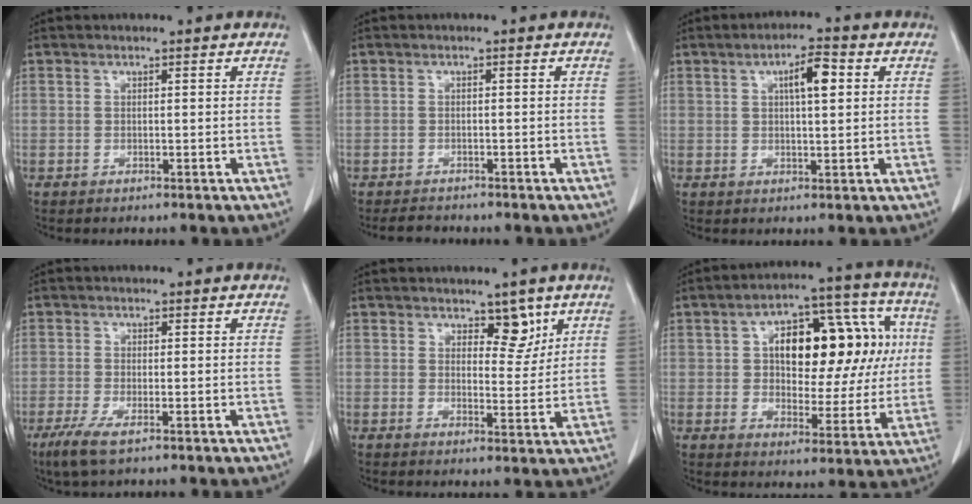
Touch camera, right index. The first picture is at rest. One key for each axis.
{"total": 2.3, "fx": -2.1, "fy": 0.8, "fz": 0.3, "tx": -0.011, "ty": -0.006, "tz": -0.033}
{"total": 5.1, "fx": 1.5, "fy": 1.2, "fz": 4.7, "tx": -0.080, "ty": 0.009, "tz": 0.025}
{"total": 4.2, "fx": -2.6, "fy": 0.8, "fz": 3.3, "tx": -0.074, "ty": -0.012, "tz": -0.048}
{"total": 4.2, "fx": 2.7, "fy": 2.1, "fz": 2.4, "tx": -0.022, "ty": -0.004, "tz": 0.040}
{"total": 19.5, "fx": 3.2, "fy": 9.3, "fz": 16.9, "tx": -0.247, "ty": 0.054, "tz": 0.048}